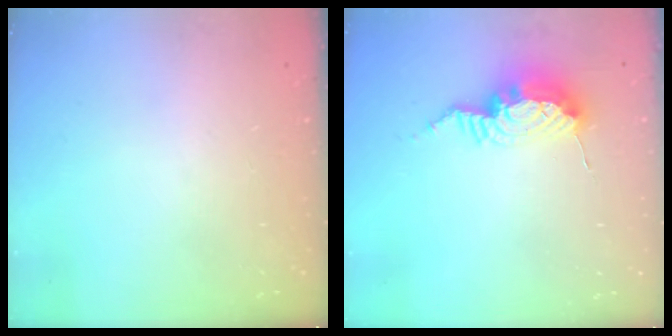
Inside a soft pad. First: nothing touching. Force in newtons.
{"total": 11.8, "press": 11.7, "slide": 1.1}